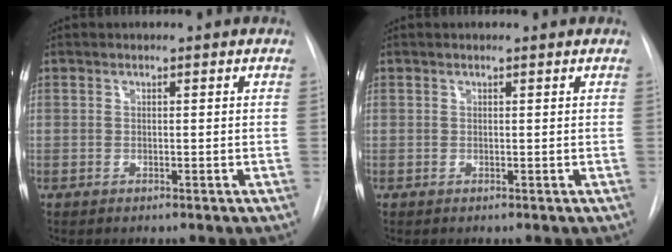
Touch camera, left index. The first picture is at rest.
{"total": 0.5, "force": [0.5, 0.0, 0.1], "torque": [-0.006, 0.001, 0.006]}